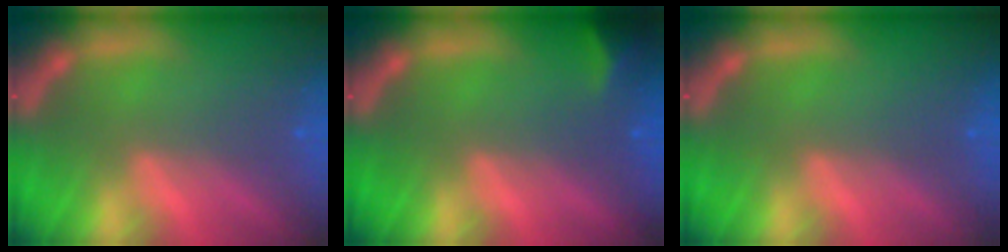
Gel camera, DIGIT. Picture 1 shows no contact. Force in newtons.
{"total": 2.4}
{"total": 0.0}